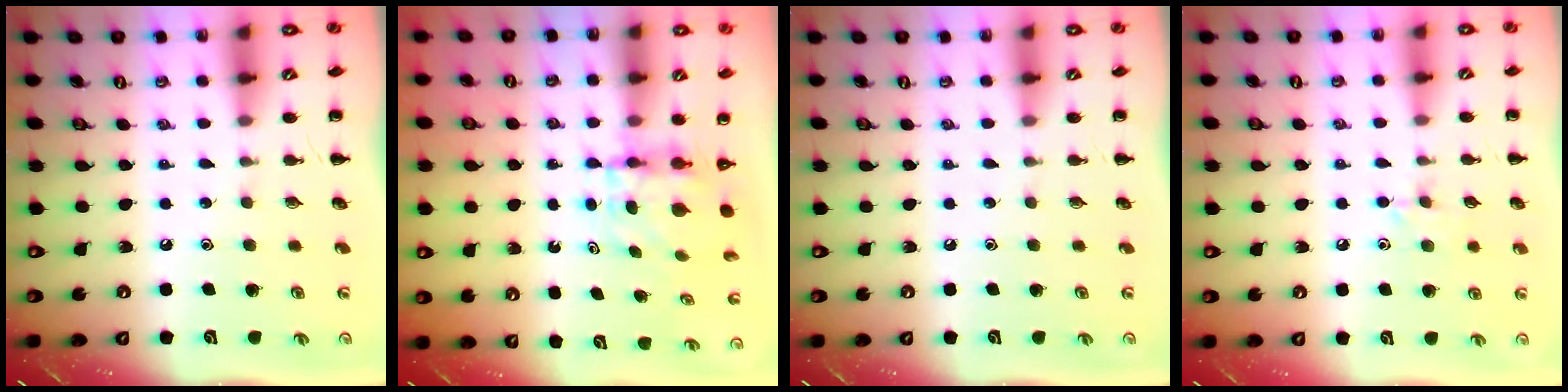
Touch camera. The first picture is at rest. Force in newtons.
{"total": 4.6, "press": 4.5, "slide": 0.6}
{"total": 0.0}
{"total": 6.1, "press": 5.8, "slide": 1.9}